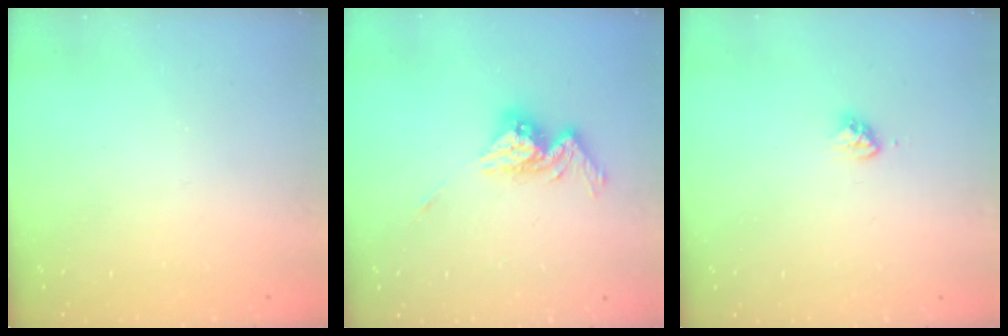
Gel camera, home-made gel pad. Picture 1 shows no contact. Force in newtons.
{"total": 11.2, "press": 11.1, "slide": 0.9}
{"total": 3.4, "press": 3.3, "slide": 0.2}